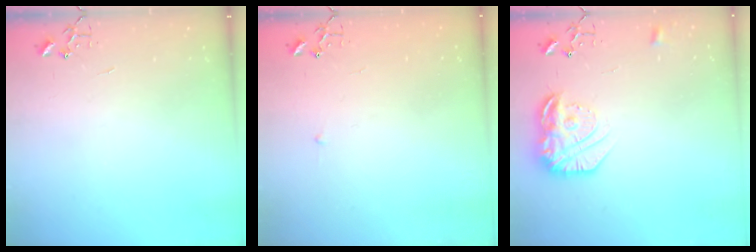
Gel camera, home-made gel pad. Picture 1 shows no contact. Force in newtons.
{"total": 2.3, "press": 2.3, "slide": 0.3}
{"total": 18.3, "press": 18.2, "slide": 1.3}